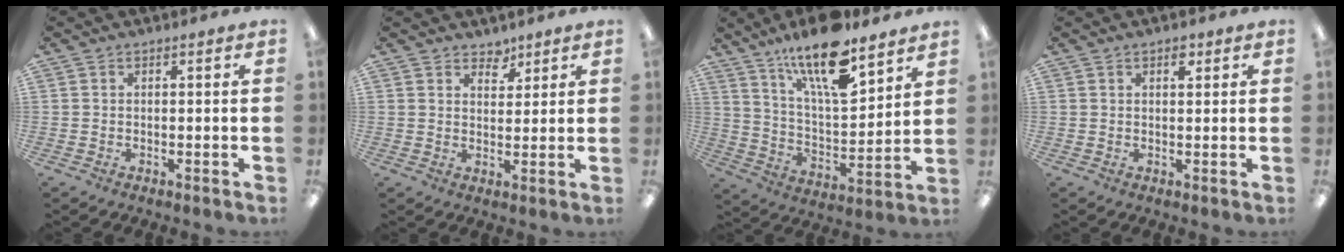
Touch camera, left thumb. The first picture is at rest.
{"total": 3.9, "force": [3.2, 2.2, 0.5], "torque": [0.006, -0.021, 0.057]}
{"total": 18.6, "force": [13.2, 5.8, 11.9], "torque": [-0.200, -0.075, 0.219]}
{"total": 2.3, "force": [1.4, 1.2, 1.4], "torque": [-0.005, -0.007, 0.020]}